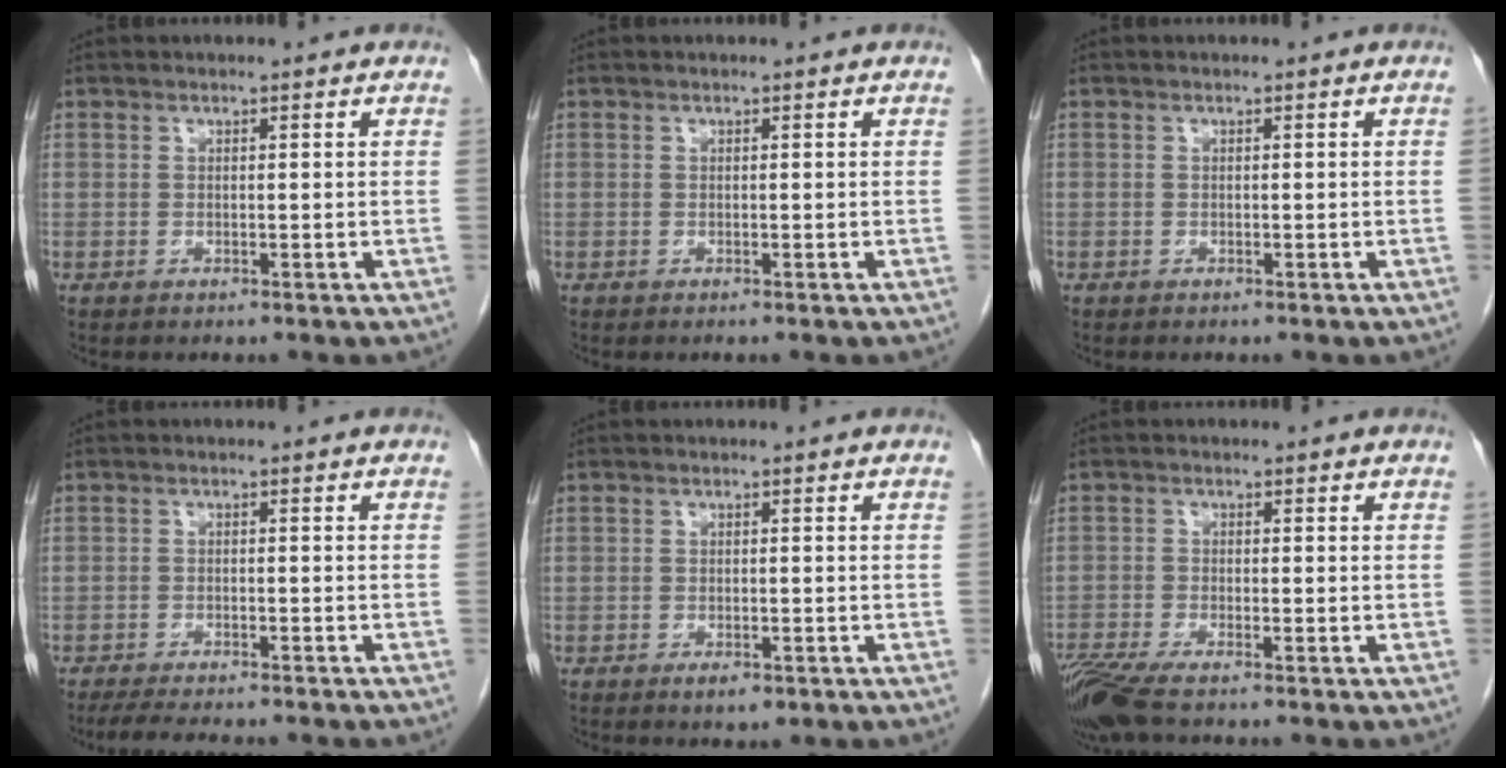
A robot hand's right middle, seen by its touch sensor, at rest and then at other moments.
{"total": 0.0}
{"total": 0.0}
{"total": 7.6, "force": [-6.6, 1.0, 3.8], "torque": [-0.055, -0.014, -0.097]}
{"total": 2.1, "force": [-1.2, 0.8, 1.5], "torque": [-0.023, 0.000, -0.013]}
{"total": 6.2, "force": [-4.7, 0.6, 3.9], "torque": [-0.079, -0.019, -0.091]}